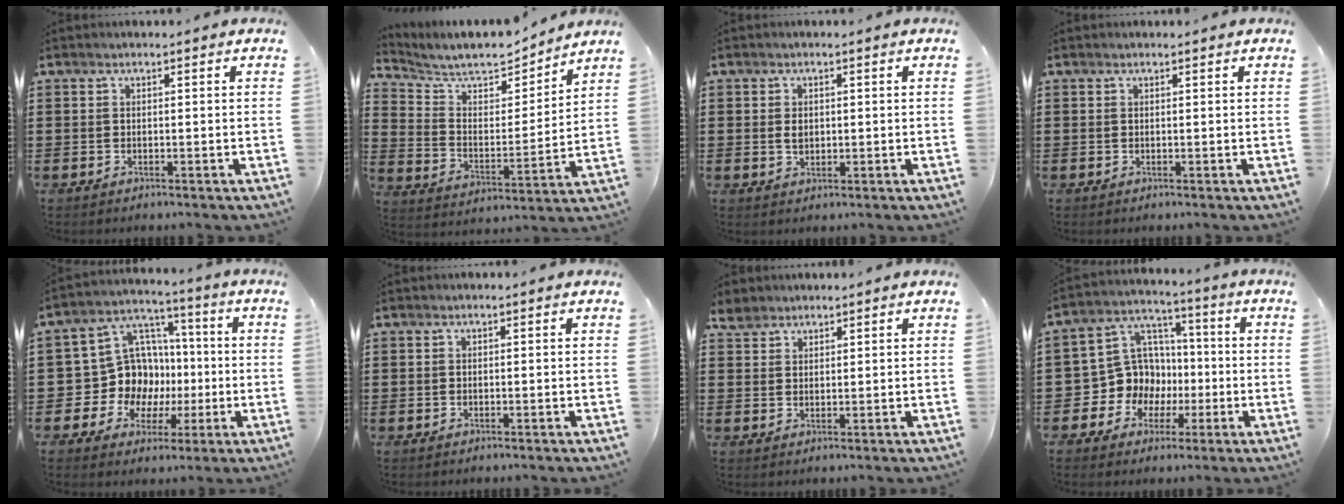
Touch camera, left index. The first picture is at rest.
{"total": 7.7, "force": [7.2, 1.6, 2.0], "torque": [-0.076, -0.049, 0.124]}
{"total": 1.8, "force": [0.3, 1.2, 1.3], "torque": [-0.029, 0.005, 0.006]}
{"total": 0.0}
{"total": 11.3, "force": [-0.9, 10.7, 3.5], "torque": [-0.108, -0.001, -0.006]}
{"total": 0.0}
{"total": 2.8, "force": [2.3, 1.5, 0.4], "torque": [-0.018, 0.008, 0.045]}
{"total": 9.8, "force": [-1.0, 9.5, 2.0], "torque": [-0.090, 0.001, -0.011]}